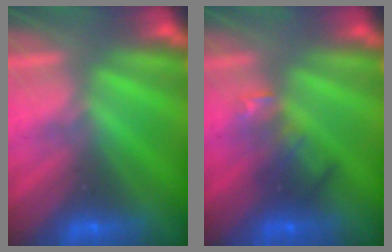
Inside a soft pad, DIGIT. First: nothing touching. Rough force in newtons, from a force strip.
{"total": 2.4}